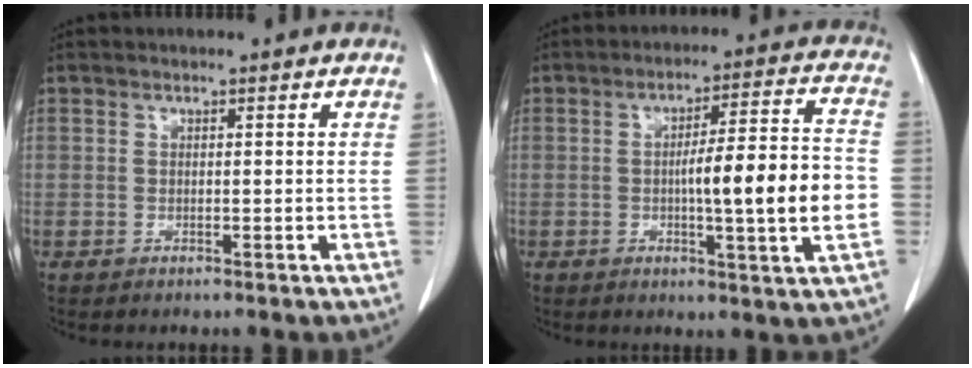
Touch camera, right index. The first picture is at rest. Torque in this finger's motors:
{"motor_torque": [1.66, -0.34, 0.45, 0.18]}